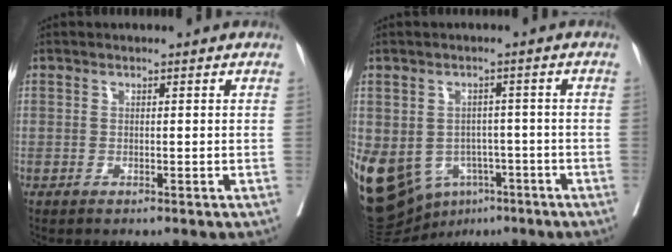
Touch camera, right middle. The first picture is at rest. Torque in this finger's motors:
{"motor_torque": [0.41, -0.18, 1.06, 0.21]}